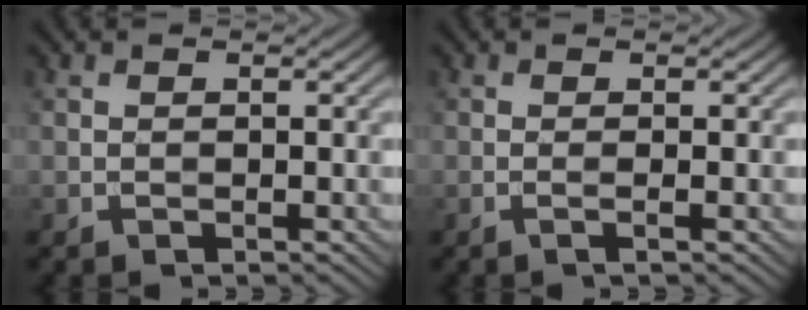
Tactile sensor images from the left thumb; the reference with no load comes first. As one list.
[{"total": 1.1, "force": [-0.2, 0.0, 1.1], "torque": [-0.020, 0.002, -0.010]}]